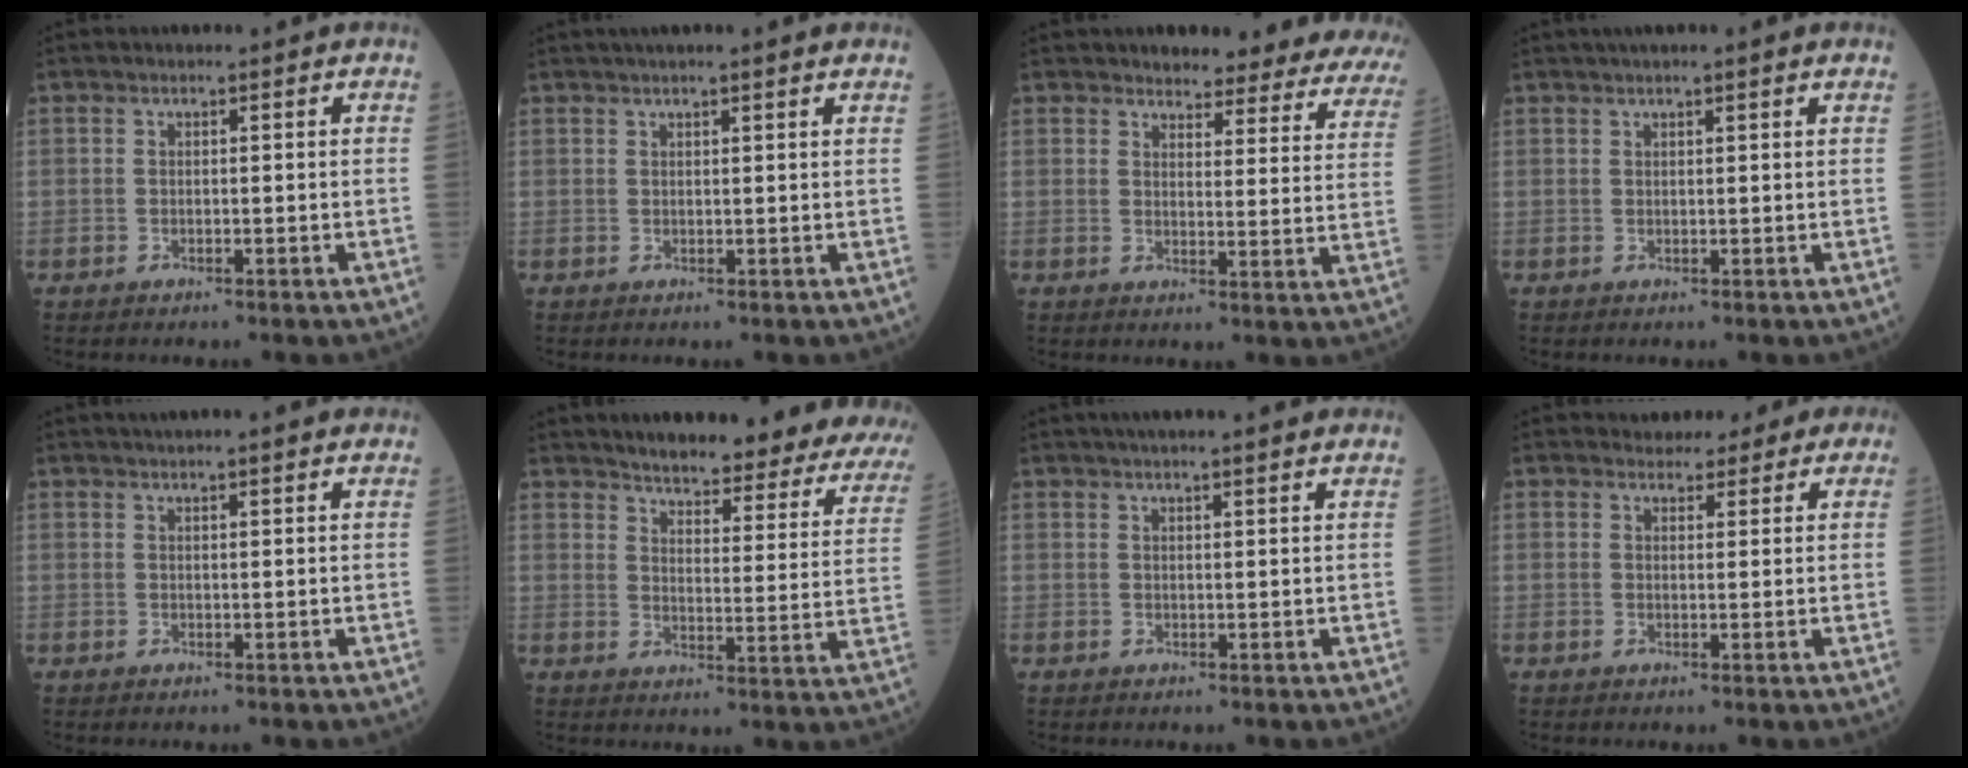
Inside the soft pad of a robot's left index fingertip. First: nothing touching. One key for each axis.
{"total": 5.3, "fx": 4.3, "fy": 0.1, "fz": 3.1, "tx": -0.043, "ty": 0.031, "tz": 0.059}
{"total": 19.1, "fx": 18.0, "fy": 4.1, "fz": 5.1, "tx": -0.029, "ty": -0.076, "tz": 0.178}
{"total": 4.1, "fx": 3.1, "fy": -0.1, "fz": 2.7, "tx": -0.037, "ty": 0.031, "tz": 0.049}
{"total": 9.6, "fx": 8.4, "fy": 0.7, "fz": 4.5, "tx": -0.058, "ty": 0.030, "tz": 0.097}
{"total": 25.0, "fx": 22.0, "fy": 3.7, "fz": 11.3, "tx": -0.134, "ty": -0.075, "tz": 0.245}
{"total": 12.4, "fx": 10.8, "fy": 1.2, "fz": 5.9, "tx": -0.079, "ty": 0.032, "tz": 0.131}
{"total": 6.2, "fx": 5.4, "fy": 2.8, "fz": 1.3, "tx": -0.003, "ty": 0.010, "tz": 0.055}